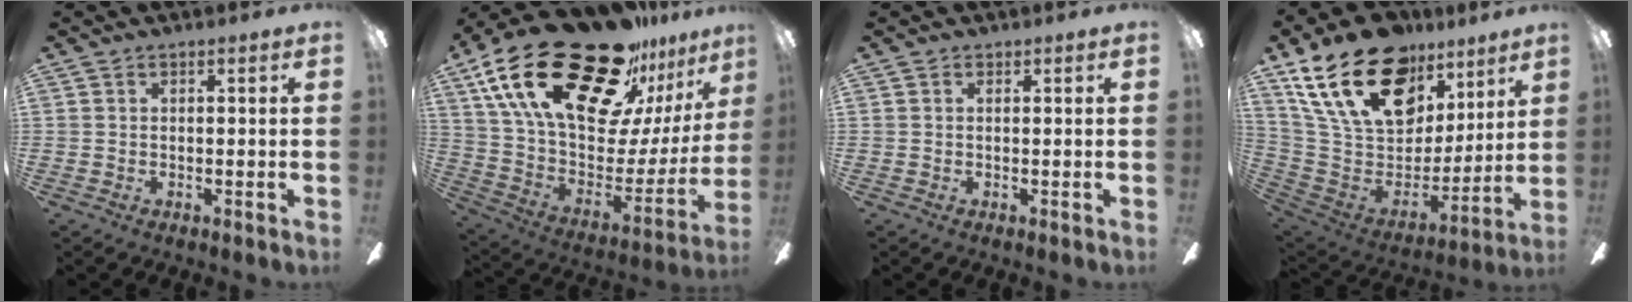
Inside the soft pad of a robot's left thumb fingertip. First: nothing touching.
{"total": 32.6, "force": [20.7, 14.4, 20.6], "torque": [-0.372, -0.139, 0.384]}
{"total": 0.0}
{"total": 25.9, "force": [14.7, 15.3, 15.0], "torque": [-0.259, -0.069, 0.278]}